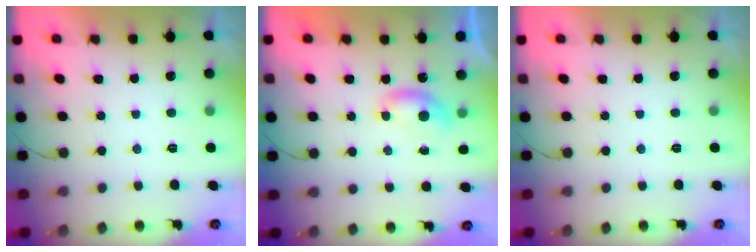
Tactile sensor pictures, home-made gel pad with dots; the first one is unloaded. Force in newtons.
{"total": 4.9, "press": 4.9, "slide": 0.5}
{"total": 0.0}